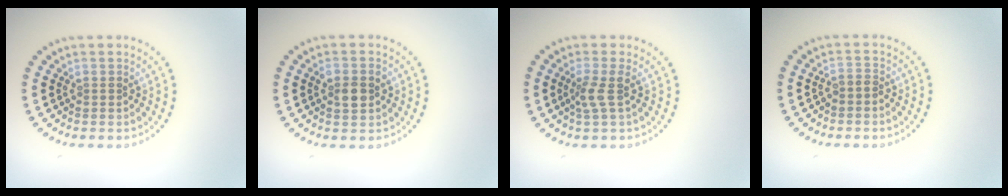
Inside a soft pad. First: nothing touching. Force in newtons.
{"total": 2.5, "press": 2.5, "slide": 0.3}
{"total": 1.9, "press": 1.3, "slide": 1.3}
{"total": 0.9, "press": 0.5, "slide": 0.8}